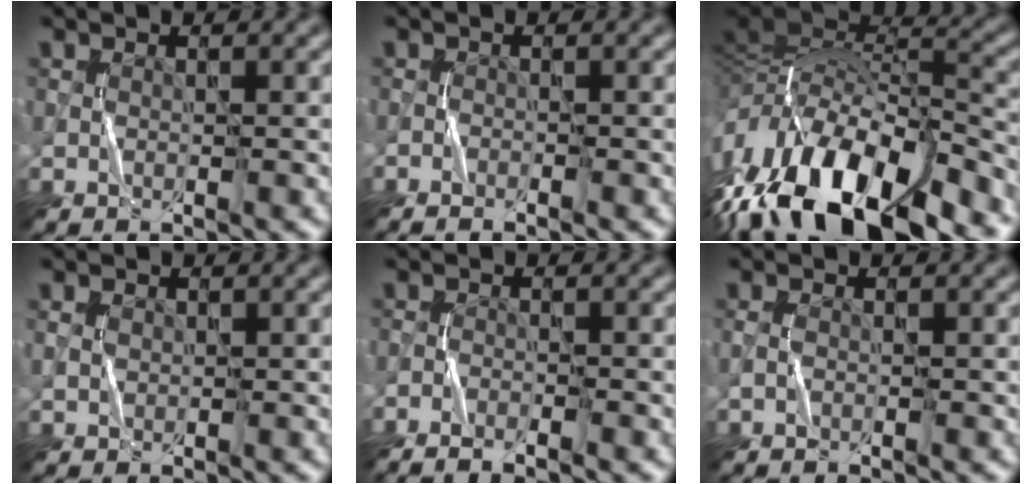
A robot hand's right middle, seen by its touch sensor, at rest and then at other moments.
{"total": 1.3, "force": [-1.0, 0.0, 0.8], "torque": [-0.022, 0.003, -0.021]}
{"total": 18.1, "force": [-8.7, 7.8, 13.9], "torque": [-0.260, 0.006, -0.149]}
{"total": 1.1, "force": [0.2, 0.9, 0.6], "torque": [-0.014, 0.004, 0.003]}
{"total": 3.0, "force": [-2.4, 0.2, 1.7], "torque": [-0.044, -0.005, -0.047]}
{"total": 0.9, "force": [-0.4, 0.3, 0.7], "torque": [-0.018, 0.003, -0.011]}